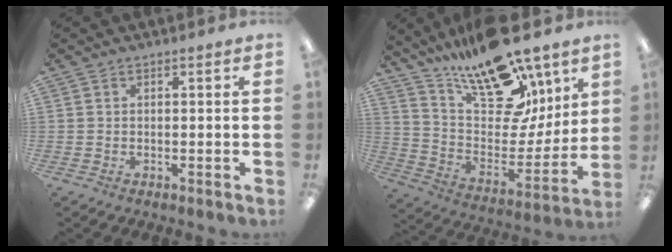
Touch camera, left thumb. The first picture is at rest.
{"total": 23.4, "force": [17.1, 10.0, 12.5], "torque": [-0.190, -0.121, 0.297]}